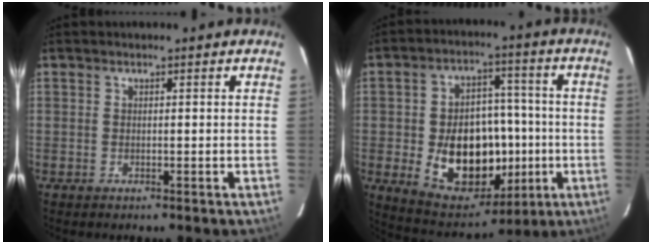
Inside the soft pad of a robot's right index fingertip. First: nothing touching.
{"total": 18.6, "force": [-3.3, 13.1, 12.9], "torque": [-0.254, 0.016, -0.024]}